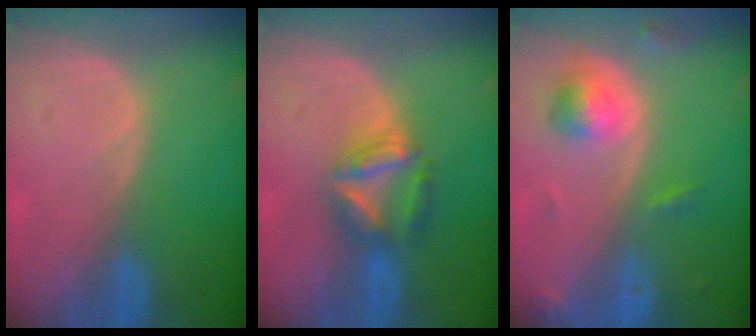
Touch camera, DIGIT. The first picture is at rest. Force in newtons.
{"total": 6.2, "press": 6.0, "slide": 1.5}
{"total": 5.0, "press": 4.8, "slide": 1.5}